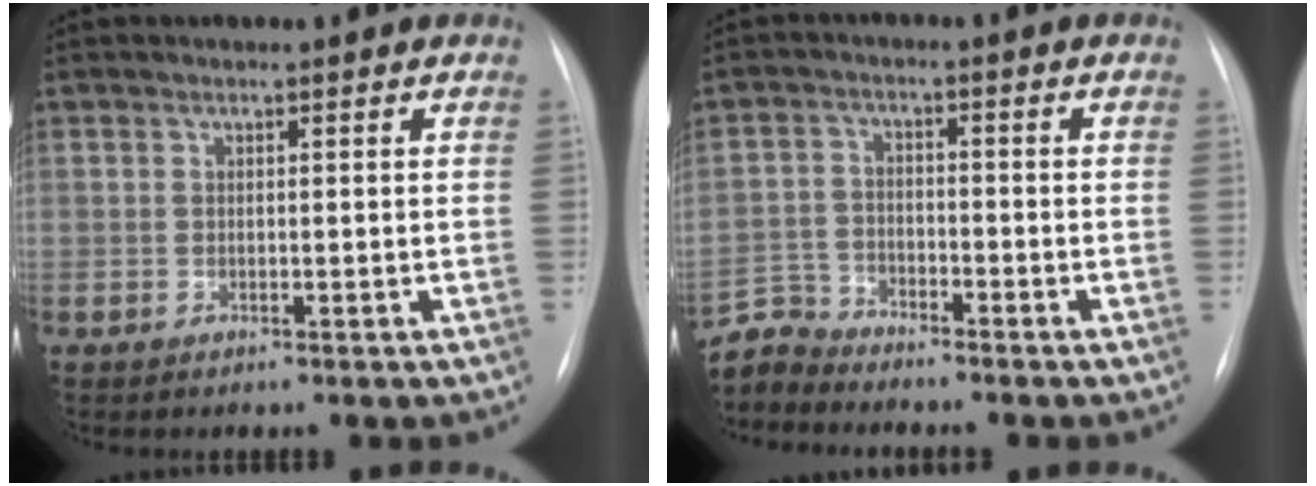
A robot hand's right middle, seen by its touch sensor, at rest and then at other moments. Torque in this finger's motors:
{"motor_torque": [-0.07, -0.04, -0.03, -0.01]}